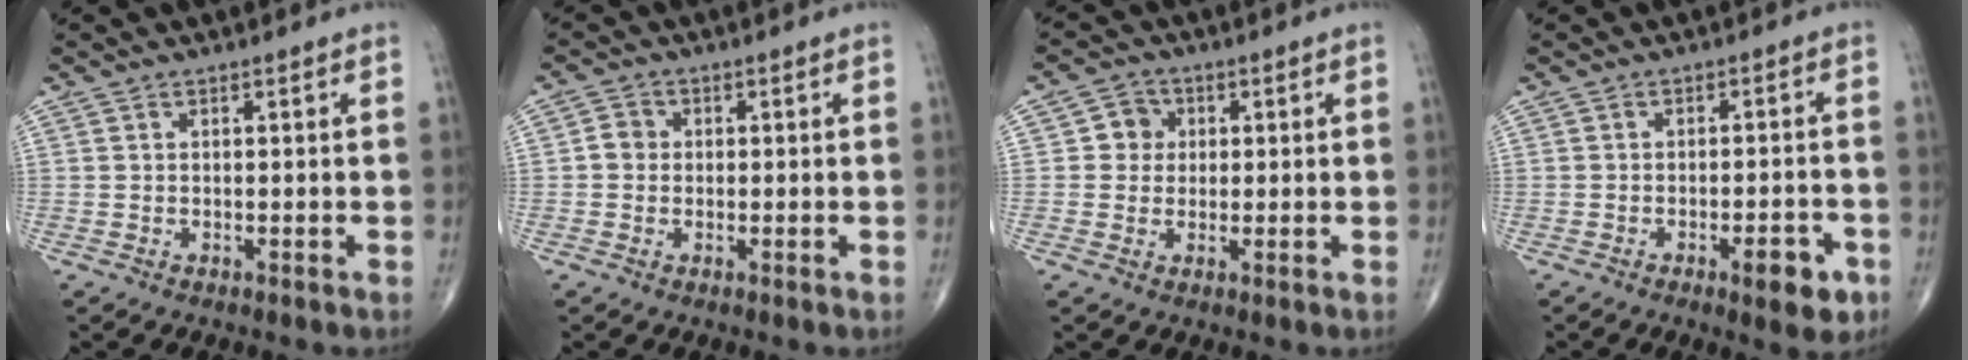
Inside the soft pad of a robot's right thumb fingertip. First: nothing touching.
{"total": 2.5, "force": [-0.1, 2.3, 1.0], "torque": [-0.005, 0.006, -0.008]}
{"total": 4.2, "force": [0.7, 4.0, 1.2], "torque": [0.009, 0.006, 0.004]}
{"total": 6.7, "force": [-3.3, 2.2, 5.4], "torque": [-0.060, 0.013, -0.040]}